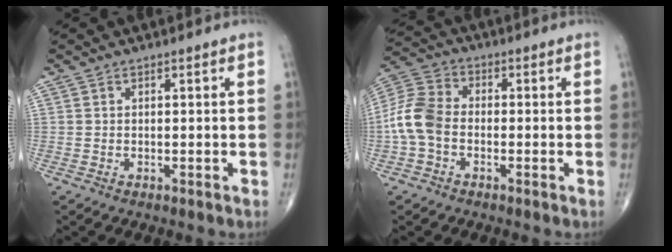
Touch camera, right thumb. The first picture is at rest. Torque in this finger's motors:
{"motor_torque": [0.43, 0.12, 0.85, -0.35, 0.09]}